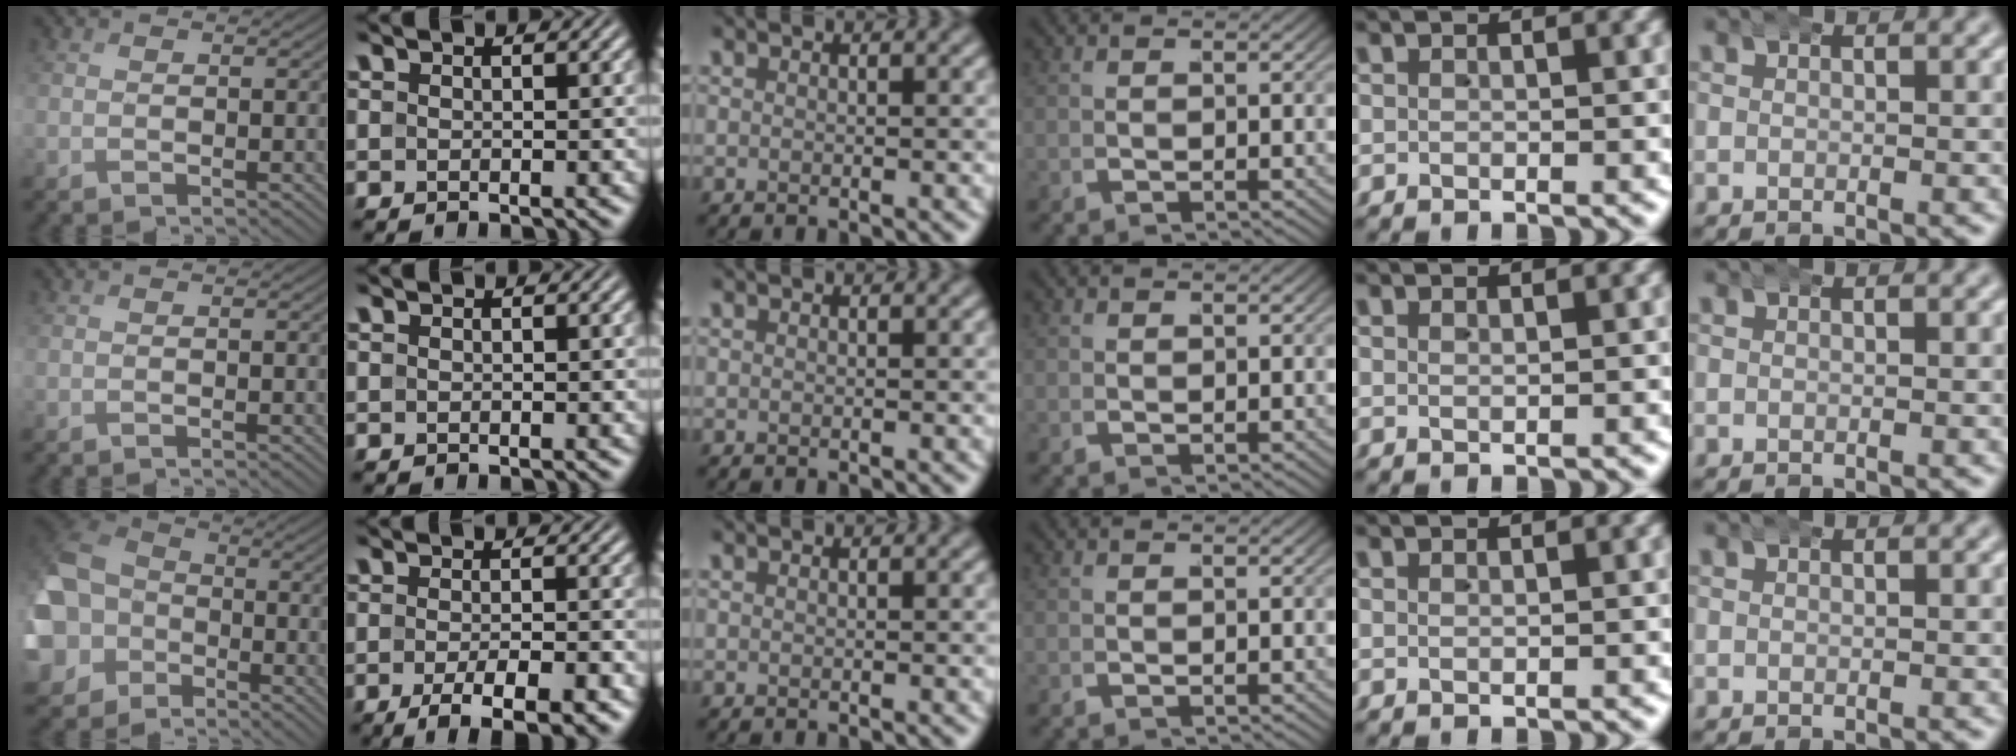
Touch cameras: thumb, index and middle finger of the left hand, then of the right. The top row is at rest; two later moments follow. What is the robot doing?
{"motion": "wrap", "object": "arm wrap"}